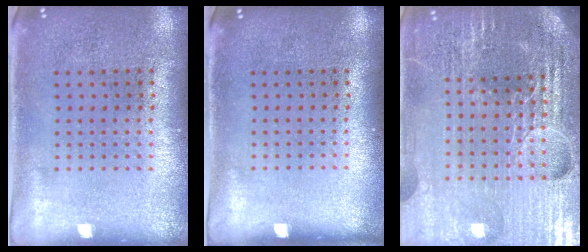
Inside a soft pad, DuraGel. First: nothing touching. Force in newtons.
{"total": 0.0}
{"total": 6.1, "press": 5.4, "slide": 2.8}